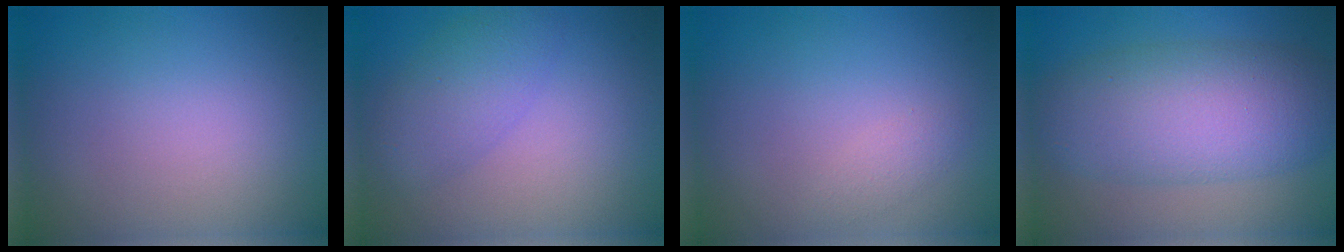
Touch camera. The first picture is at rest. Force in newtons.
{"total": 3.2, "press": 3.2, "slide": 0.2}
{"total": 0.9, "press": 0.9, "slide": 0.1}
{"total": 8.1, "press": 8.1, "slide": 0.1}